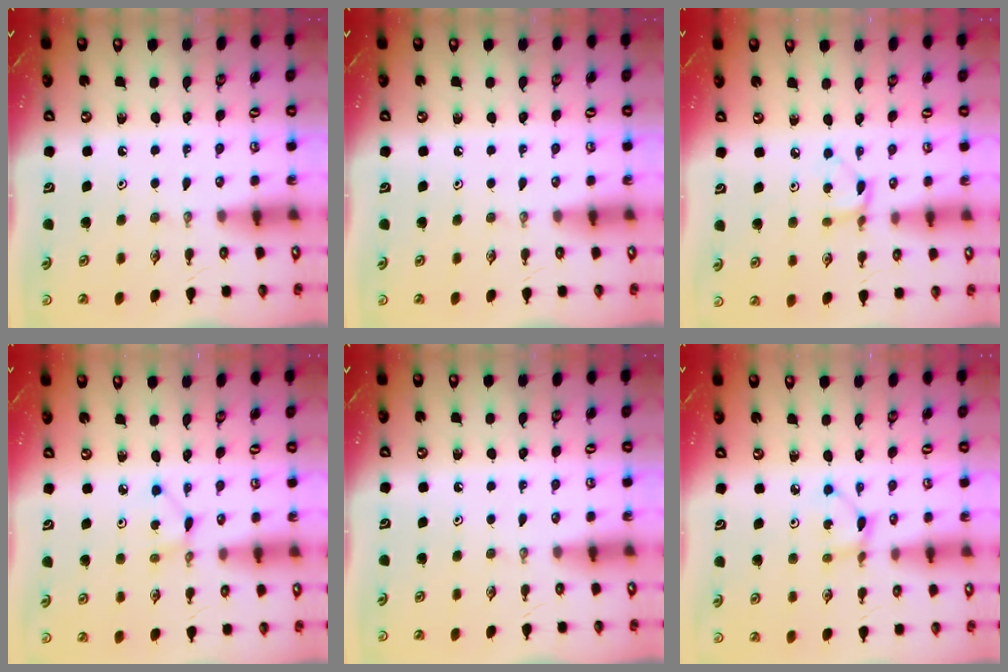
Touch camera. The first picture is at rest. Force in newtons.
{"total": 0.0}
{"total": 3.8, "press": 3.8, "slide": 0.4}
{"total": 2.3, "press": 2.3, "slide": 0.0}
{"total": 0.0}
{"total": 2.2, "press": 2.2, "slide": 0.1}